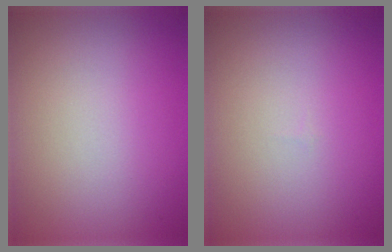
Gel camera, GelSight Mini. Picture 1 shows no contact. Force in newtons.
{"total": 0.0}